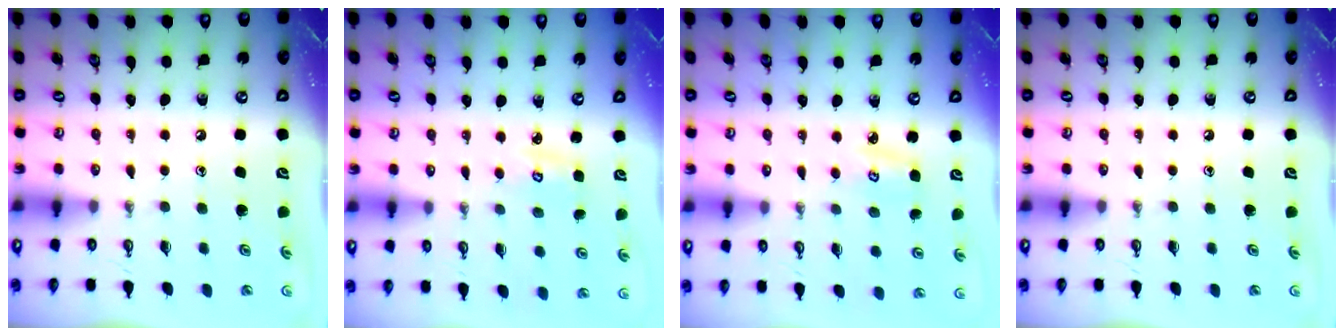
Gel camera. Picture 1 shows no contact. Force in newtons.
{"total": 2.5, "press": 2.5, "slide": 0.2}
{"total": 3.9, "press": 3.9, "slide": 0.3}
{"total": 0.0}